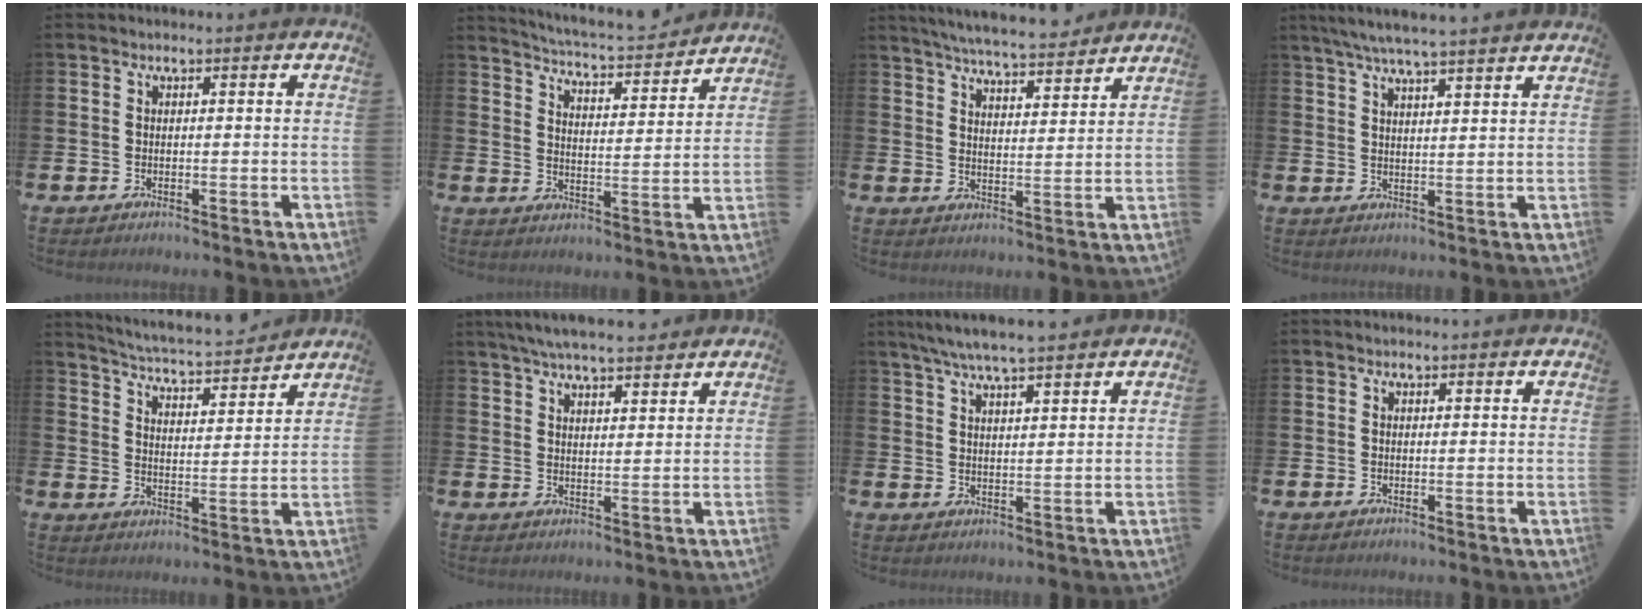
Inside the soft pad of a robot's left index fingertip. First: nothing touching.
{"total": 5.2, "force": [5.2, 0.1, 0.6], "torque": [-0.030, -0.047, 0.086]}
{"total": 6.3, "force": [6.2, 0.3, 1.2], "torque": [-0.039, -0.039, 0.109]}
{"total": 5.8, "force": [5.5, -0.2, 1.8], "torque": [-0.056, -0.021, 0.099]}
{"total": 5.0, "force": [5.0, 0.1, 0.7], "torque": [-0.039, -0.042, 0.083]}
{"total": 5.9, "force": [5.6, 0.7, 1.6], "torque": [-0.044, -0.020, 0.102]}
{"total": 6.1, "force": [5.6, 0.4, 2.2], "torque": [-0.055, -0.019, 0.101]}
{"total": 0.6, "force": [0.6, 0.0, 0.2], "torque": [0.006, -0.005, 0.009]}